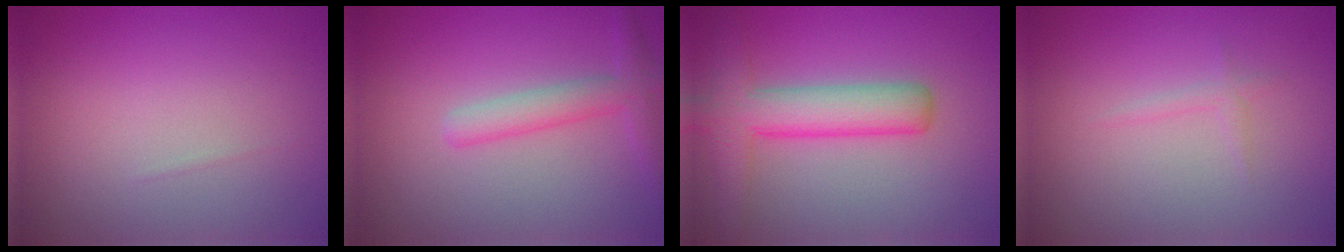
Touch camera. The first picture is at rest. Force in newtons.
{"total": 2.8, "press": 2.8, "slide": 0.1}
{"total": 5.8, "press": 5.8, "slide": 0.2}
{"total": 0.8, "press": 0.8, "slide": 0.1}